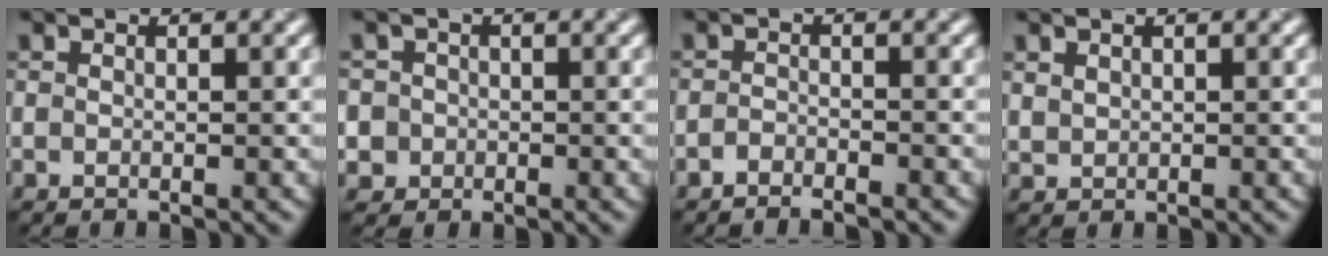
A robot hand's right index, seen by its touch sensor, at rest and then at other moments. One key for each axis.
{"total": 3.2, "fx": -0.5, "fy": 3.1, "fz": 0.5, "tx": 0.009, "ty": 0.013, "tz": -0.025}
{"total": 1.4, "fx": -1.3, "fy": 0.3, "fz": 0.5, "tx": -0.005, "ty": 0.001, "tz": -0.026}
{"total": 0.9, "fx": 0.6, "fy": 0.7, "fz": 0.2, "tx": -0.007, "ty": -0.002, "tz": 0.017}